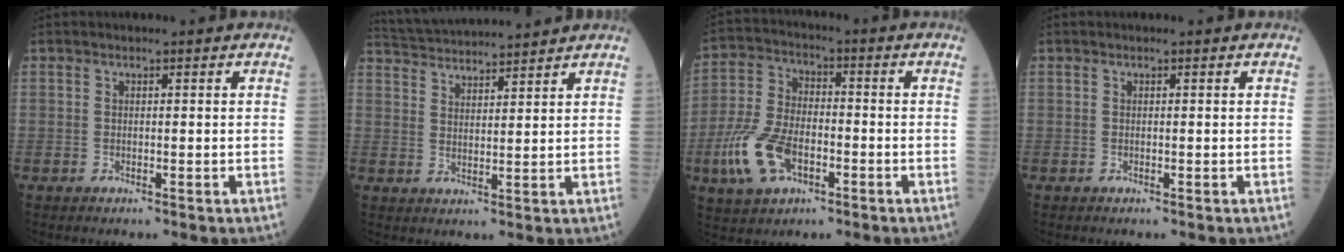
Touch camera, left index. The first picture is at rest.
{"total": 10.8, "force": [10.4, 0.1, 2.7], "torque": [-0.064, 0.029, 0.169]}
{"total": 10.7, "force": [-4.4, 5.8, 7.9], "torque": [-0.189, -0.003, -0.084]}
{"total": 0.0}